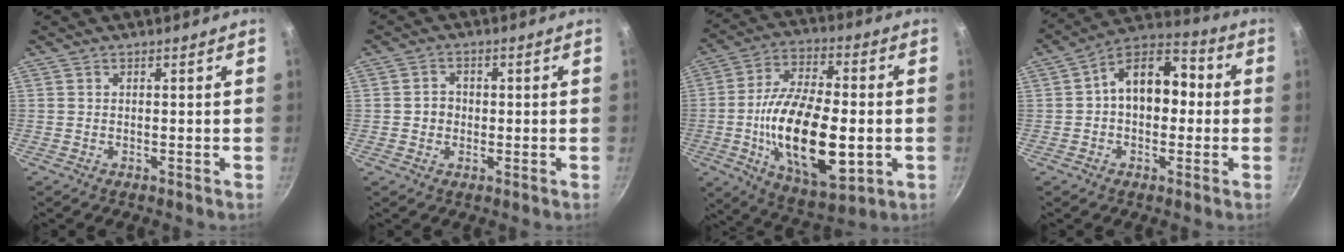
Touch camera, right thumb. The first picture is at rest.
{"total": 3.3, "force": [-0.2, 3.0, 1.4], "torque": [-0.007, 0.006, -0.007]}
{"total": 23.0, "force": [-3.8, 10.8, 19.9], "torque": [-0.342, 0.009, -0.059]}
{"total": 13.5, "force": [0.7, 9.2, 9.9], "torque": [-0.103, 0.046, -0.009]}